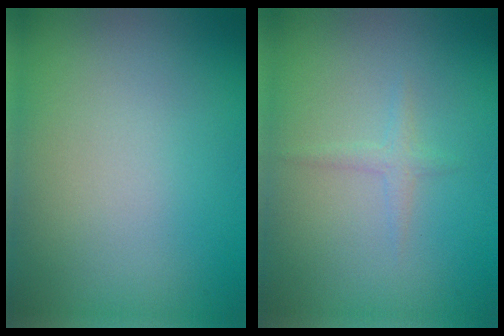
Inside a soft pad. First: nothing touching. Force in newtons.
{"total": 1.1, "press": 1.1, "slide": 0.0}